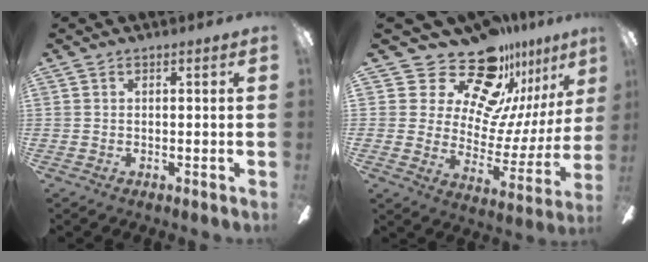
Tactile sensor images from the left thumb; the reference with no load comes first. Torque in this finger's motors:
{"motor_torque": [0.09, 0.18, -0.45, -0.10, -0.05]}